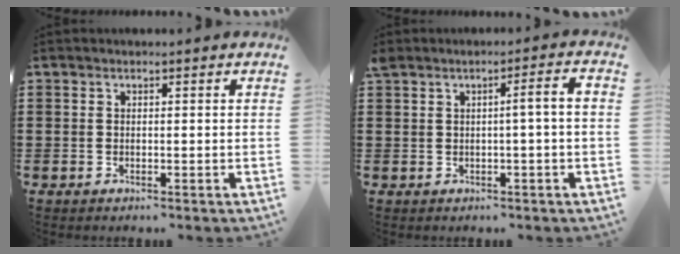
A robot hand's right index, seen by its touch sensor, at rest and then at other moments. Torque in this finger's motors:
{"motor_torque": [0.02, 0.59, 0.33, 0.05]}